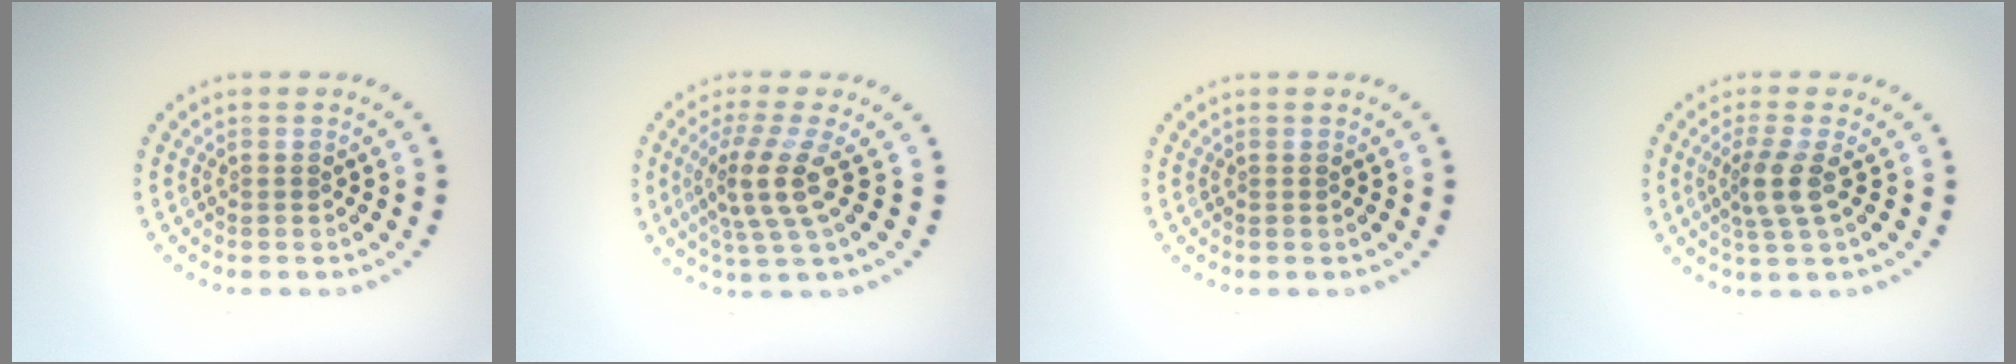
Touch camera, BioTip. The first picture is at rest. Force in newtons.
{"total": 4.0, "press": 3.1, "slide": 2.5}
{"total": 0.0}
{"total": 2.7, "press": 2.1, "slide": 1.7}